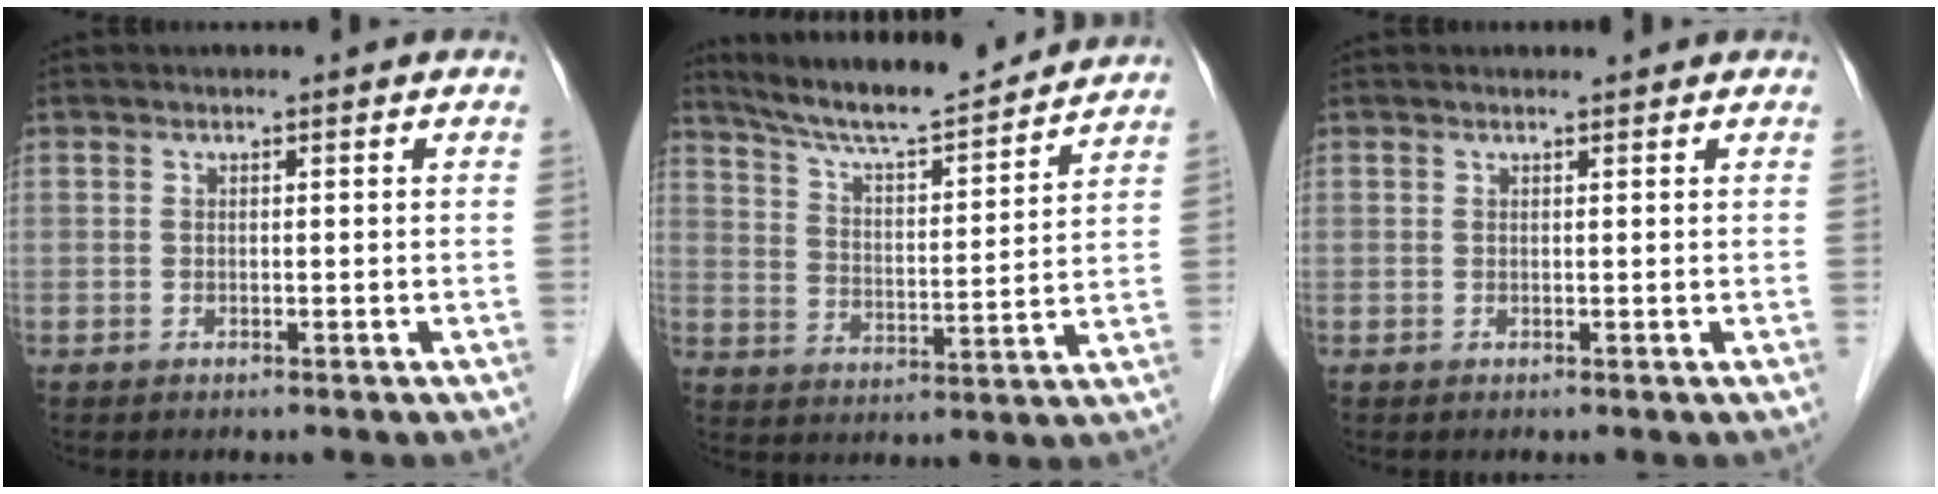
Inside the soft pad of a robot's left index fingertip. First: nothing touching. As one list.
[{"total": 16.1, "force": [14.9, 0.8, 6.1], "torque": [-0.108, 0.008, 0.231]}, {"total": 0.8, "force": [0.8, 0.1, 0.2], "torque": [-0.012, 0.007, 0.013]}]